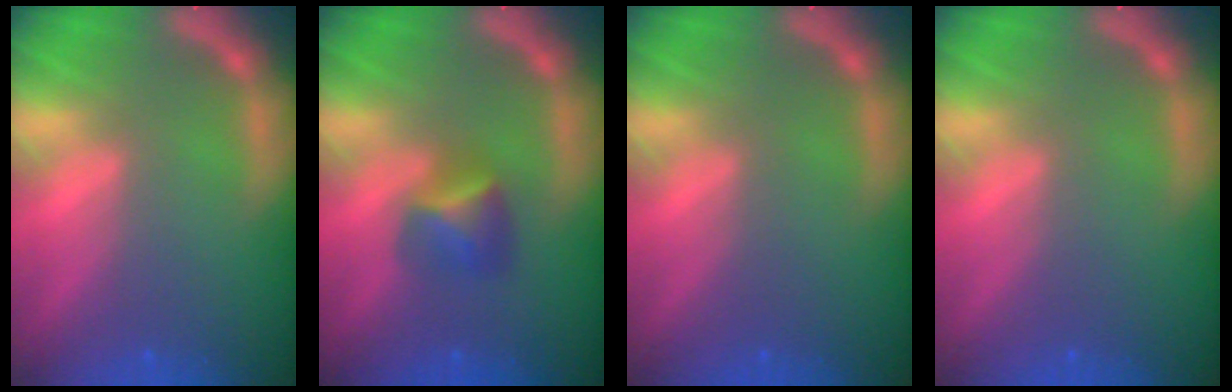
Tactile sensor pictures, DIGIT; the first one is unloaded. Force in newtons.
{"total": 2.9}
{"total": 0.0}
{"total": 0.0}